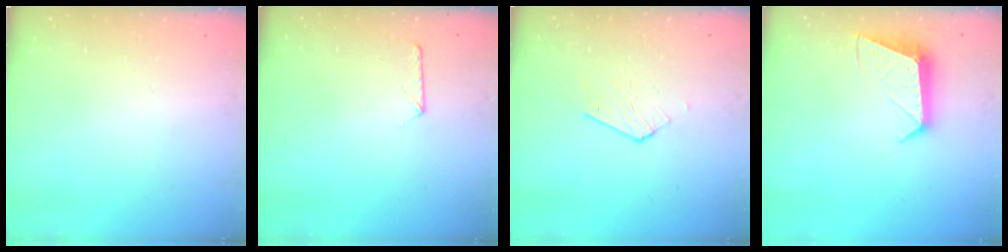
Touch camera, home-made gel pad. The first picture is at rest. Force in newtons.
{"total": 6.9, "press": 6.9, "slide": 0.6}
{"total": 3.7, "press": 3.7, "slide": 0.2}
{"total": 10.0, "press": 10.0, "slide": 0.2}